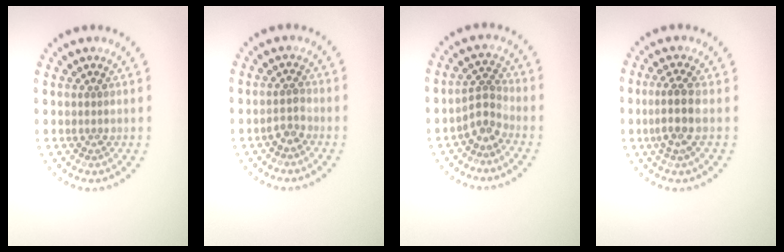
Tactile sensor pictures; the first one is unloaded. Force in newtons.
{"total": 1.3, "press": 1.2, "slide": 0.6}
{"total": 2.5, "press": 1.7, "slide": 1.9}
{"total": 2.9, "press": 2.4, "slide": 1.6}